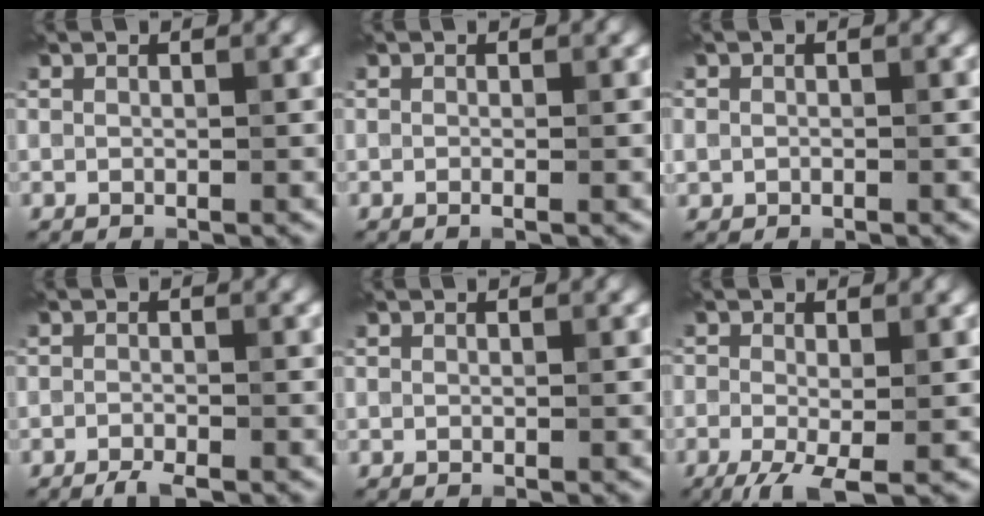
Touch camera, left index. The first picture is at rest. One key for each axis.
{"total": 0.6, "fx": -0.2, "fy": 0.1, "fz": 0.5, "tx": -0.010, "ty": -0.008, "tz": -0.004}
{"total": 1.0, "fx": -0.1, "fy": 0.9, "fz": 0.2, "tx": 0.003, "ty": -0.004, "tz": -0.004}
{"total": 1.7, "fx": -1.4, "fy": 0.3, "fz": 0.9, "tx": -0.019, "ty": -0.003, "tz": -0.029}
{"total": 0.0}
{"total": 4.2, "fx": -1.9, "fy": 1.5, "fz": 3.4, "tx": -0.069, "ty": -0.005, "tz": -0.038}